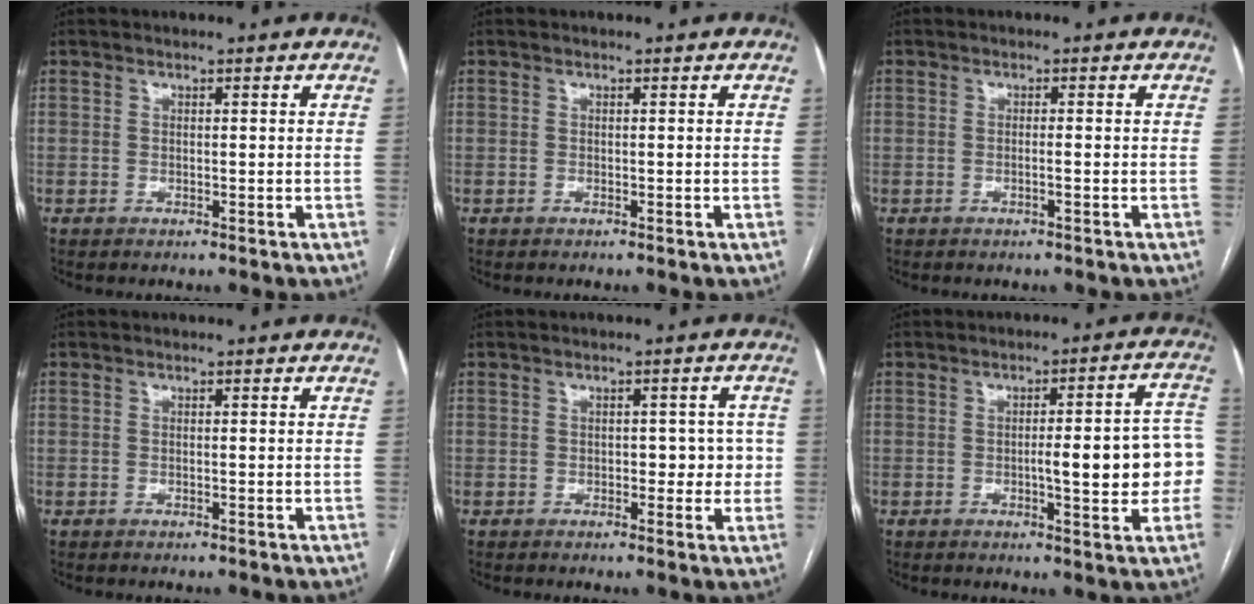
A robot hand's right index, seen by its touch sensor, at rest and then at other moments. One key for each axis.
{"total": 0.0}
{"total": 1.1, "fx": -0.5, "fy": -0.3, "fz": 1.0, "tx": -0.017, "ty": 0.000, "tz": -0.008}
{"total": 0.0}
{"total": 3.9, "fx": -0.3, "fy": 2.3, "fz": 3.1, "tx": -0.025, "ty": 0.017, "tz": -0.003}
{"total": 11.1, "fx": -1.4, "fy": 1.8, "fz": 10.9, "tx": -0.128, "ty": 0.024, "tz": -0.016}